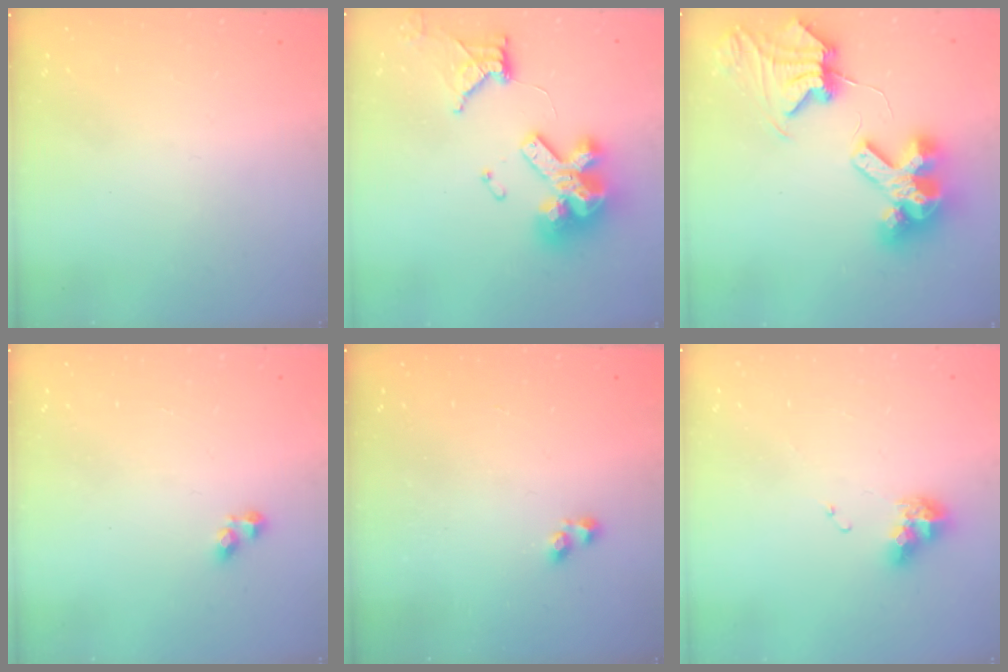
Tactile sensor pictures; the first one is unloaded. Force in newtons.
{"total": 16.7, "press": 16.6, "slide": 1.9}
{"total": 12.4, "press": 12.3, "slide": 1.6}
{"total": 2.8, "press": 2.8, "slide": 0.3}
{"total": 0.9, "press": 0.4, "slide": 0.8}
{"total": 9.5, "press": 9.5, "slide": 1.0}